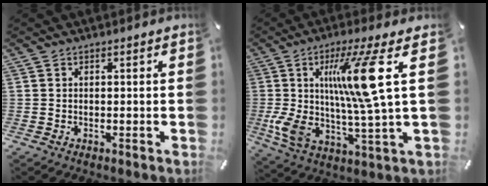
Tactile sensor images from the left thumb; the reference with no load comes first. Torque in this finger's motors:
{"motor_torque": [2.01, 3.00, 2.51, -0.26, 0.34]}